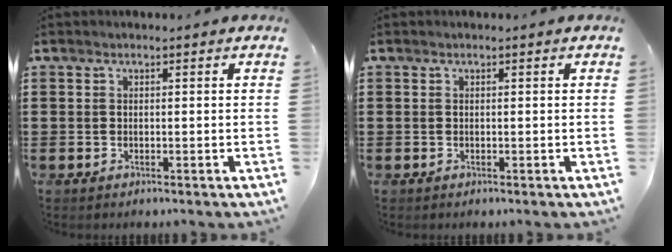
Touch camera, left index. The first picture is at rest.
{"total": 0.0}